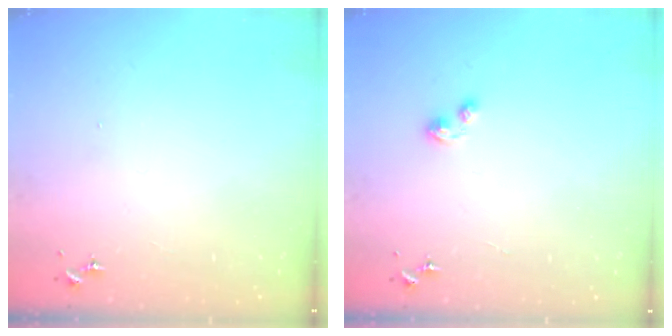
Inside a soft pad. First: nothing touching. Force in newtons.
{"total": 2.6, "press": 2.6, "slide": 0.3}